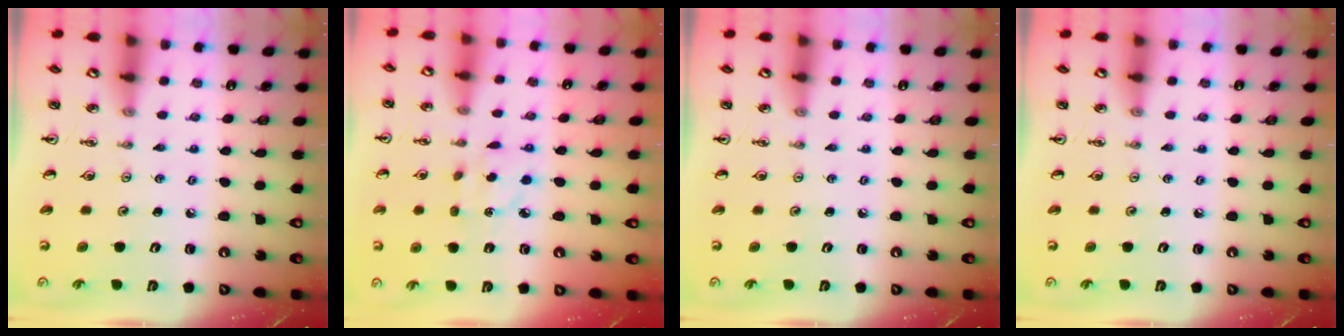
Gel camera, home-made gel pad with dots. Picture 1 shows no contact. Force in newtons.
{"total": 2.9, "press": 2.9, "slide": 0.0}
{"total": 0.0}
{"total": 0.0}